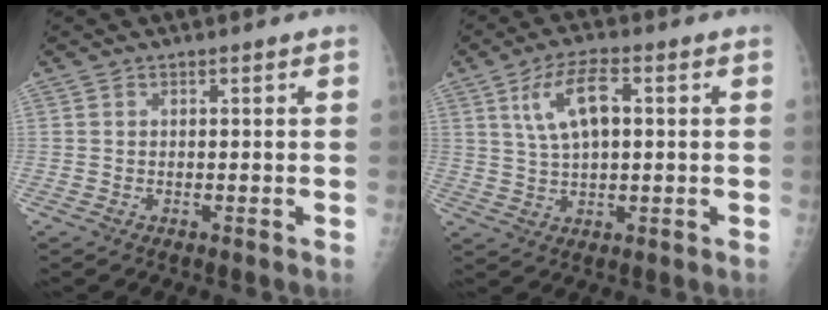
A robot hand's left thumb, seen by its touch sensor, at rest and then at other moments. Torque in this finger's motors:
{"motor_torque": [-0.25, 0.62, 0.87, -0.17, 0.12]}